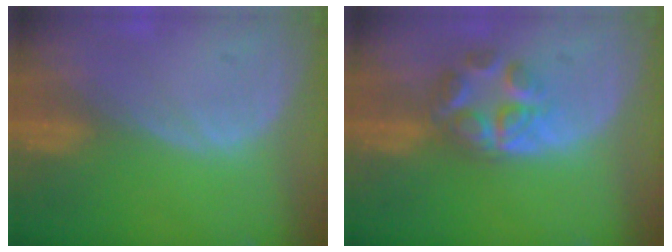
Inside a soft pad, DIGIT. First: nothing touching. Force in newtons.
{"total": 5.9, "press": 5.4, "slide": 2.2}